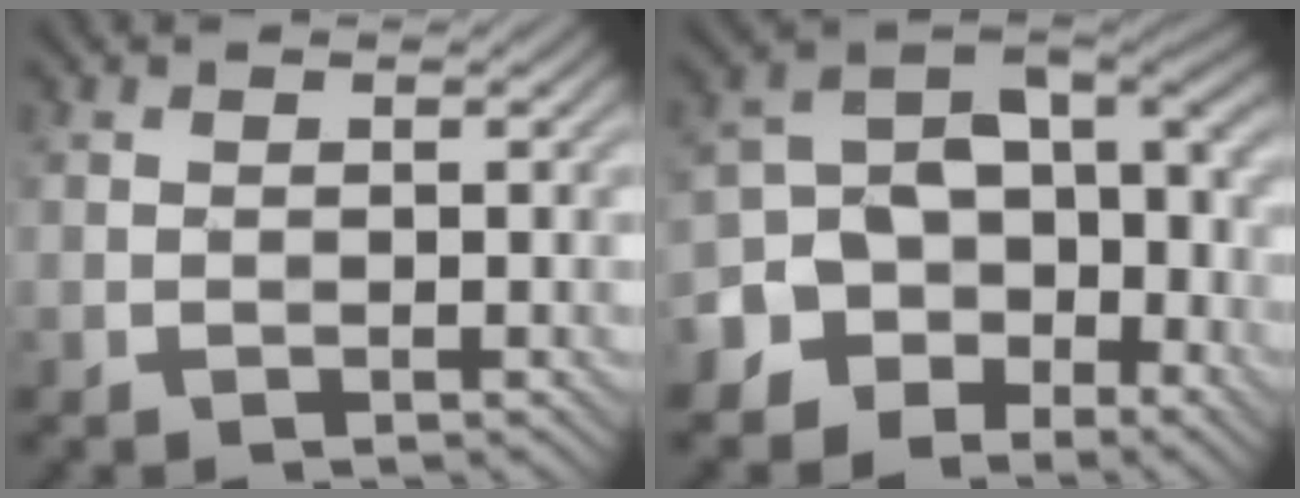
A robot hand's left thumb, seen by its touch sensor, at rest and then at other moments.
{"total": 10.3, "force": [-5.1, 7.5, 4.8], "torque": [-0.099, -0.007, -0.102]}